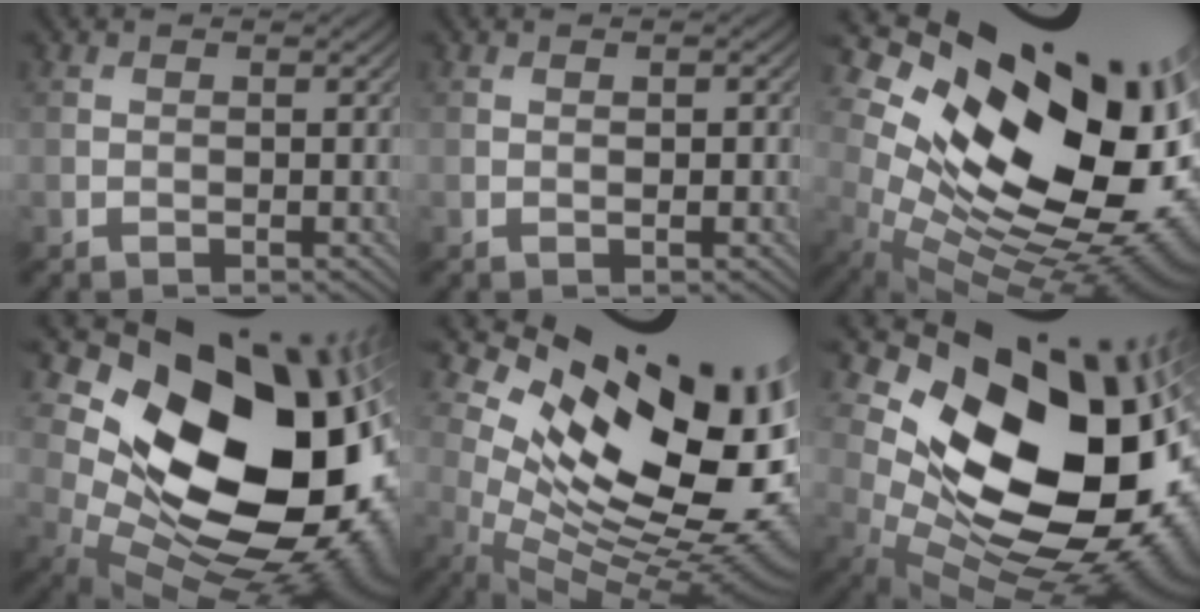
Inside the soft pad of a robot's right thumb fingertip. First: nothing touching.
{"total": 0.9, "force": [0.1, 0.3, 0.9], "torque": [-0.013, -0.001, 0.003]}
{"total": 20.3, "force": [6.2, 11.6, 15.4], "torque": [-0.247, 0.015, 0.139]}
{"total": 21.3, "force": [4.0, 14.4, 15.1], "torque": [-0.245, -0.015, 0.104]}
{"total": 18.2, "force": [6.0, 9.0, 14.7], "torque": [-0.238, -0.024, 0.144]}
{"total": 19.9, "force": [4.4, 12.4, 15.0], "torque": [-0.230, -0.024, 0.109]}